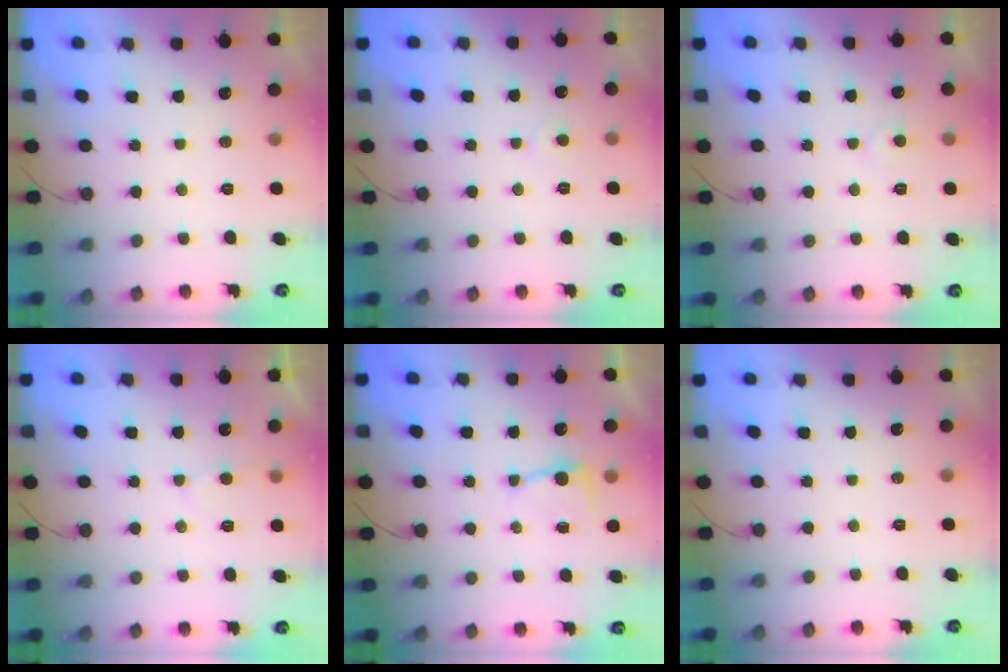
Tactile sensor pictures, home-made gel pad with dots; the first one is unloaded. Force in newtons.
{"total": 2.6, "press": 2.6, "slide": 0.3}
{"total": 3.1, "press": 3.1, "slide": 0.3}
{"total": 3.0, "press": 3.0, "slide": 0.4}
{"total": 3.7, "press": 3.7, "slide": 0.5}
{"total": 0.0}